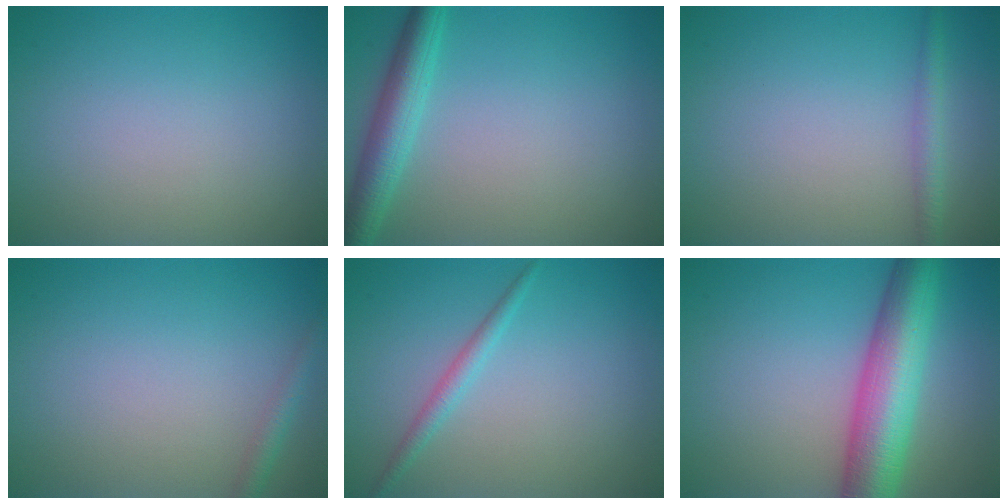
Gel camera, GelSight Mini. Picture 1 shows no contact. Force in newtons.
{"total": 3.8, "press": 3.8, "slide": 0.2}
{"total": 1.6, "press": 1.6, "slide": 0.1}
{"total": 1.4, "press": 1.4, "slide": 0.1}
{"total": 1.5, "press": 1.5, "slide": 0.0}
{"total": 8.7, "press": 8.7, "slide": 0.2}